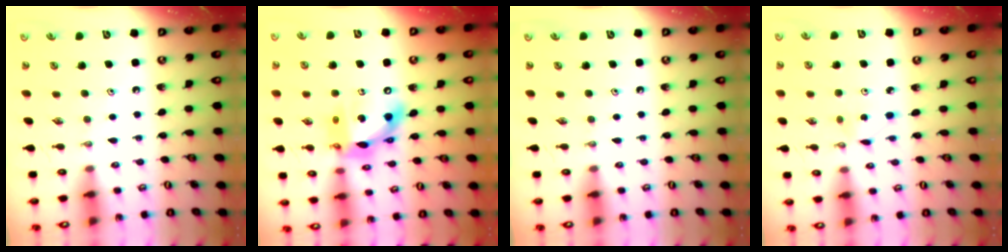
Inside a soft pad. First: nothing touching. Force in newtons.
{"total": 13.0, "press": 12.9, "slide": 1.4}
{"total": 0.0}
{"total": 2.0, "press": 2.0, "slide": 0.2}